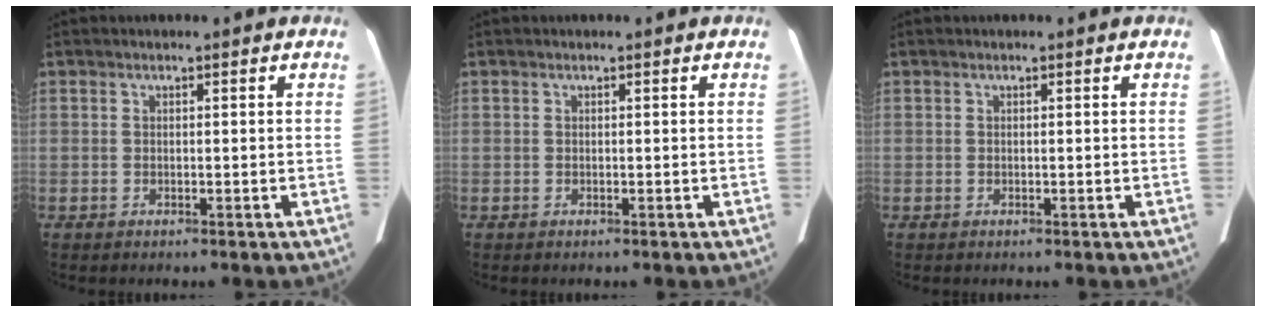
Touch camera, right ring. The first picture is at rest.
{"total": 0.0}
{"total": 0.0}